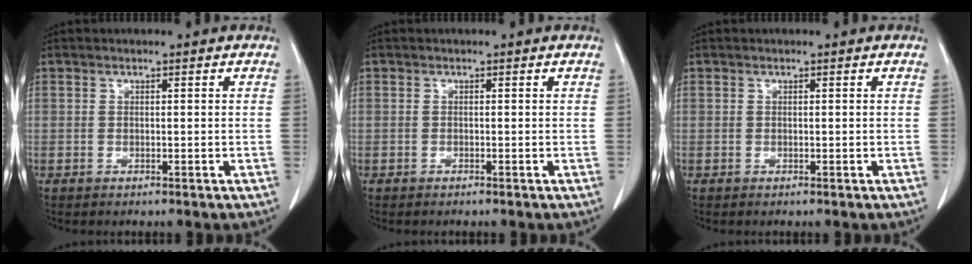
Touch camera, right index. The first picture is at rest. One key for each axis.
{"total": 0.0}
{"total": 0.0}